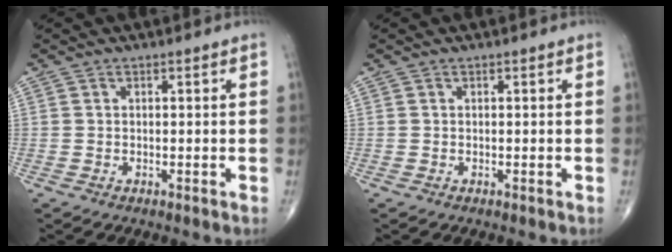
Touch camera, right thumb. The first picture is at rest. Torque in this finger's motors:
{"motor_torque": [0.01, 0.00, -0.01, -0.02, 0.00]}